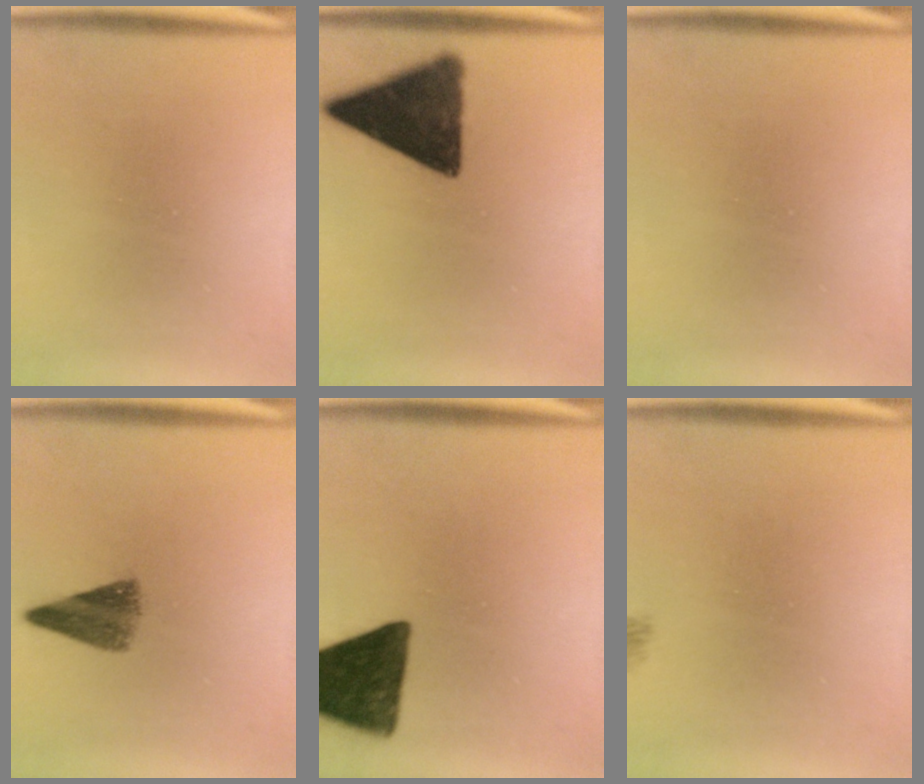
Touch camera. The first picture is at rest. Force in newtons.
{"total": 13.2}
{"total": 0.0}
{"total": 5.4}
{"total": 13.0}
{"total": 1.6}